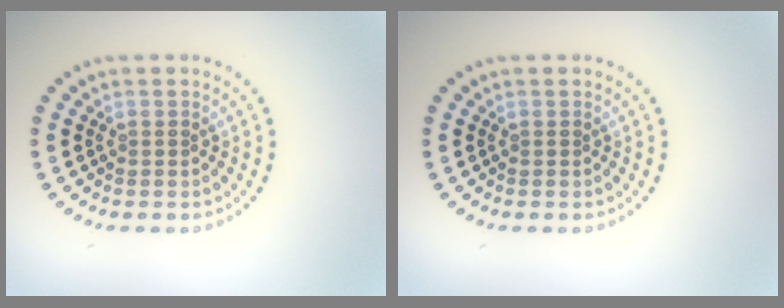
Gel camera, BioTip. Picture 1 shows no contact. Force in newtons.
{"total": 0.0}